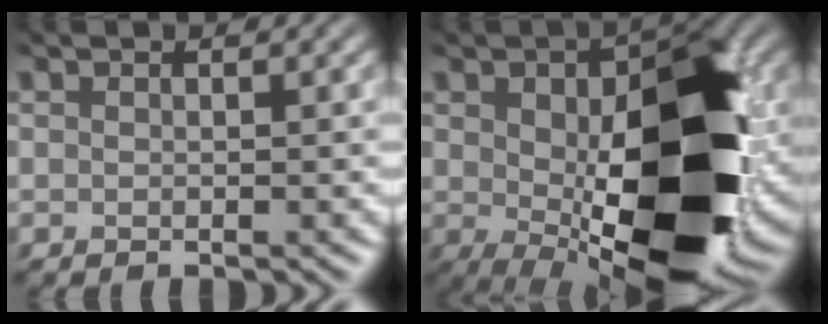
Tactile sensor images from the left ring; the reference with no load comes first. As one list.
[{"total": 15.9, "force": [-1.2, 8.0, 13.8], "torque": [-0.198, -0.024, -0.010]}]